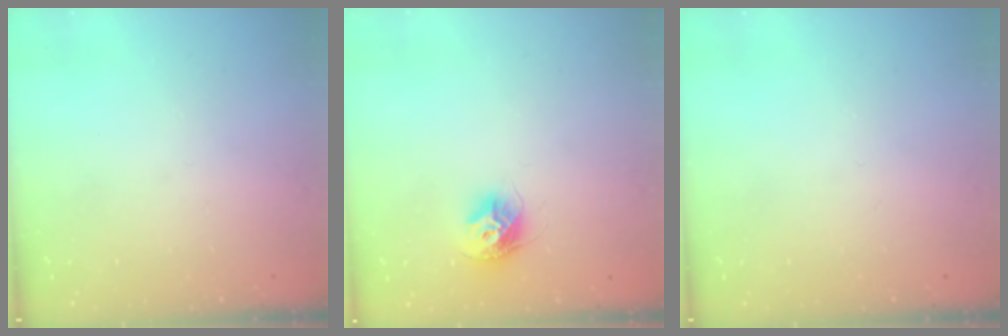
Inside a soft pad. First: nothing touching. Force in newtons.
{"total": 9.5, "press": 9.5, "slide": 0.2}
{"total": 0.0}